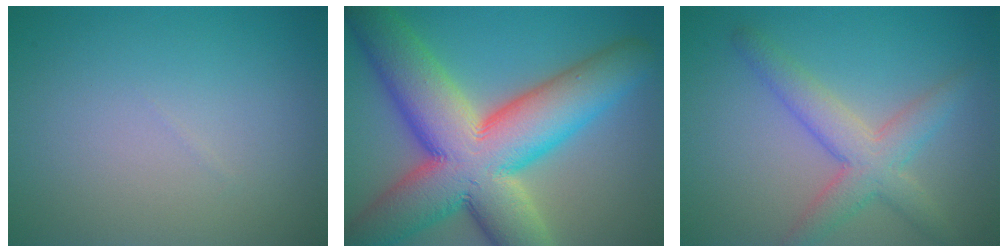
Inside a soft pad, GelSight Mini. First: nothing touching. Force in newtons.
{"total": 15.8, "press": 15.7, "slide": 1.0}
{"total": 4.4, "press": 4.3, "slide": 0.3}